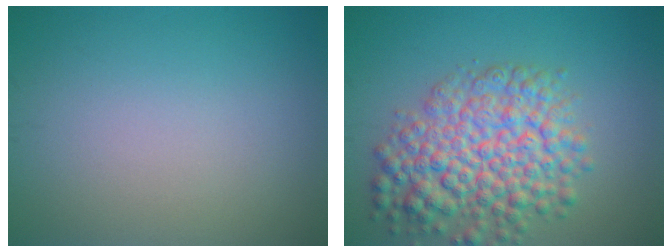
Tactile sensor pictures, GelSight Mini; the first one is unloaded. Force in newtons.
{"total": 7.9, "press": 7.9, "slide": 0.3}